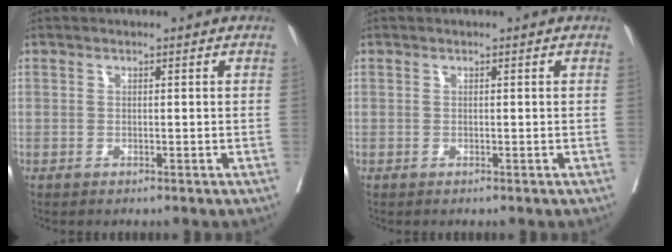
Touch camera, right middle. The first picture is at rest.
{"total": 0.0}